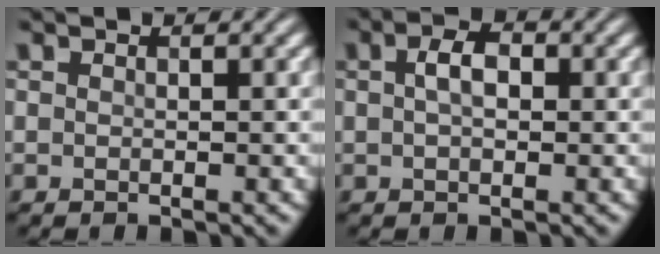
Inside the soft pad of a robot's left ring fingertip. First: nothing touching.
{"total": 2.5, "force": [0.4, 1.5, 2.0], "torque": [-0.036, 0.005, 0.002]}